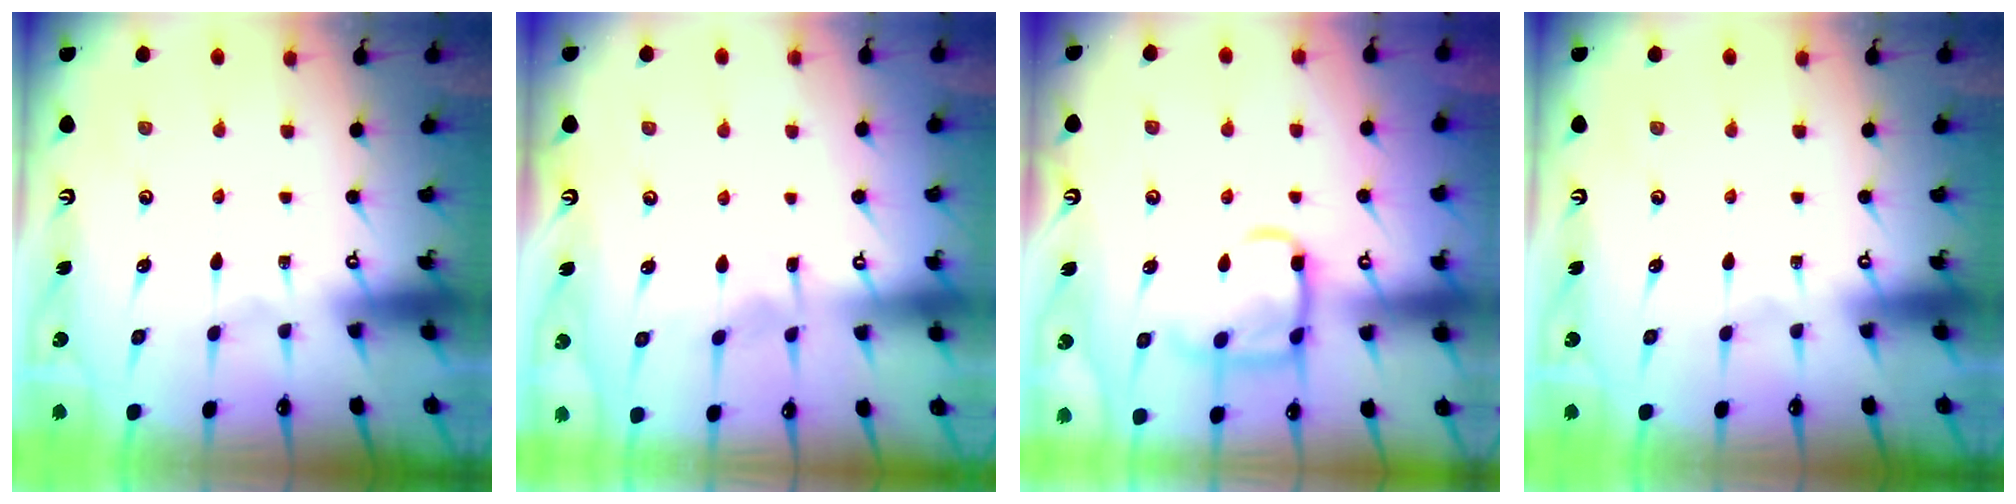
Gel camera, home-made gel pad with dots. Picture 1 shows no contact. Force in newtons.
{"total": 4.4, "press": 4.4, "slide": 0.5}
{"total": 12.0, "press": 12.0, "slide": 1.0}
{"total": 0.0}